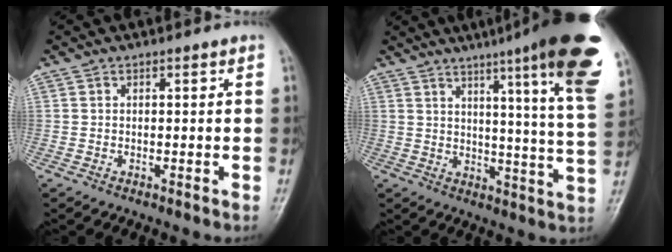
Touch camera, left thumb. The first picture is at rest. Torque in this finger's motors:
{"motor_torque": [1.17, 0.18, 1.44, -1.35, 0.31]}